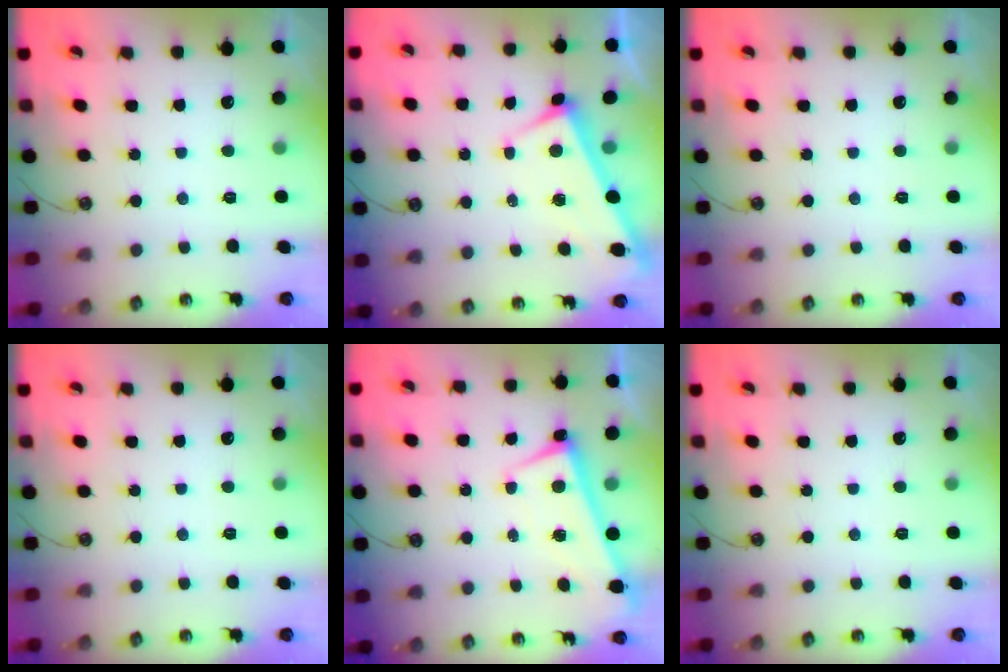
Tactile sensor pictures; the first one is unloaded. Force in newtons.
{"total": 3.9, "press": 3.9, "slide": 0.1}
{"total": 0.0}
{"total": 0.0}
{"total": 0.8, "press": 0.6, "slide": 0.5}
{"total": 0.0}